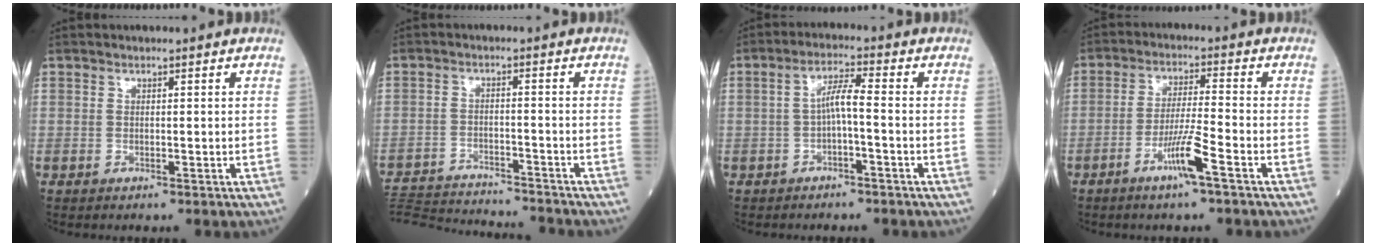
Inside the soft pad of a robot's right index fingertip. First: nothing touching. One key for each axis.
{"total": 16.4, "fx": -15.8, "fy": 0.6, "fz": 4.5, "tx": -0.093, "ty": -0.010, "tz": -0.238}
{"total": 3.9, "fx": -0.8, "fy": 0.3, "fz": 3.8, "tx": -0.070, "ty": 0.014, "tz": -0.013}
{"total": 9.2, "fx": -4.9, "fy": -0.4, "fz": 7.8, "tx": -0.150, "ty": -0.009, "tz": -0.094}